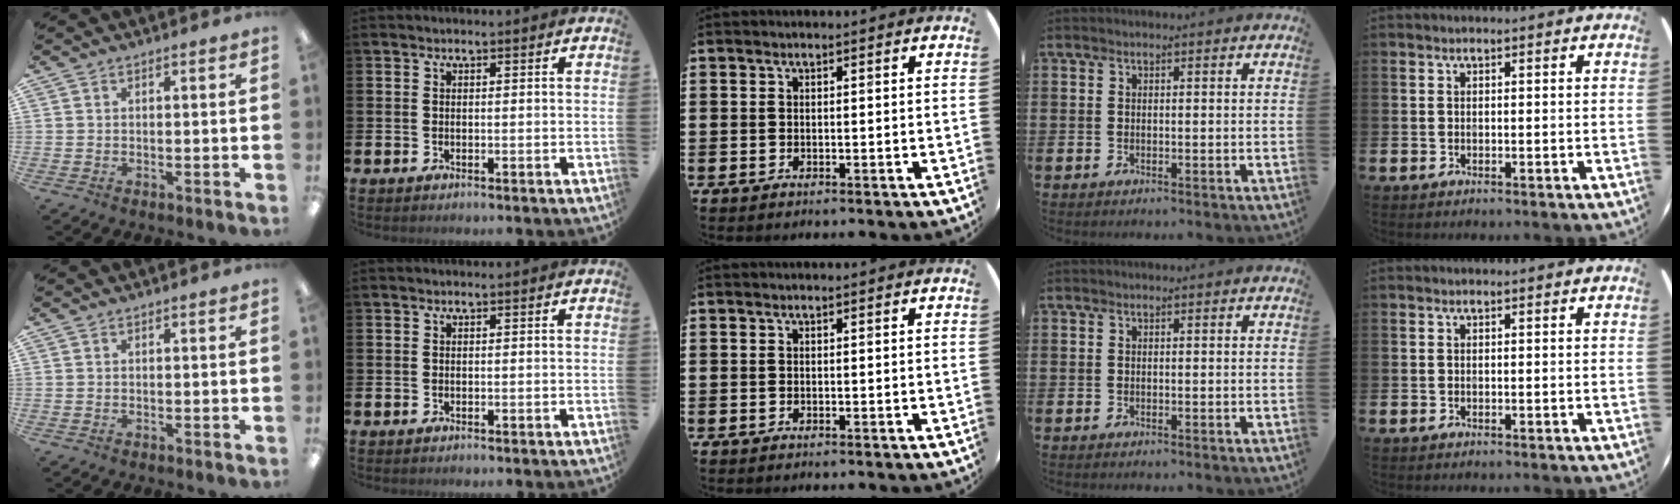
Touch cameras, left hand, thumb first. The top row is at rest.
{}